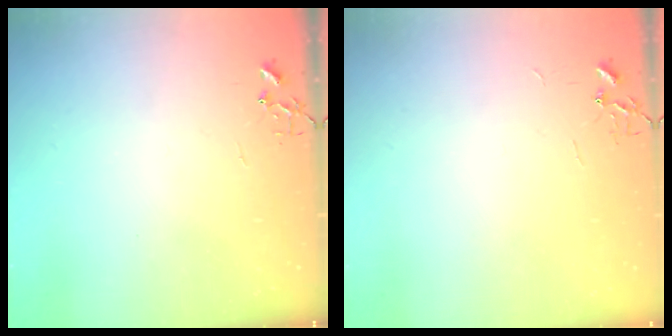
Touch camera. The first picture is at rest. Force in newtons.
{"total": 1.8, "press": 1.8, "slide": 0.2}